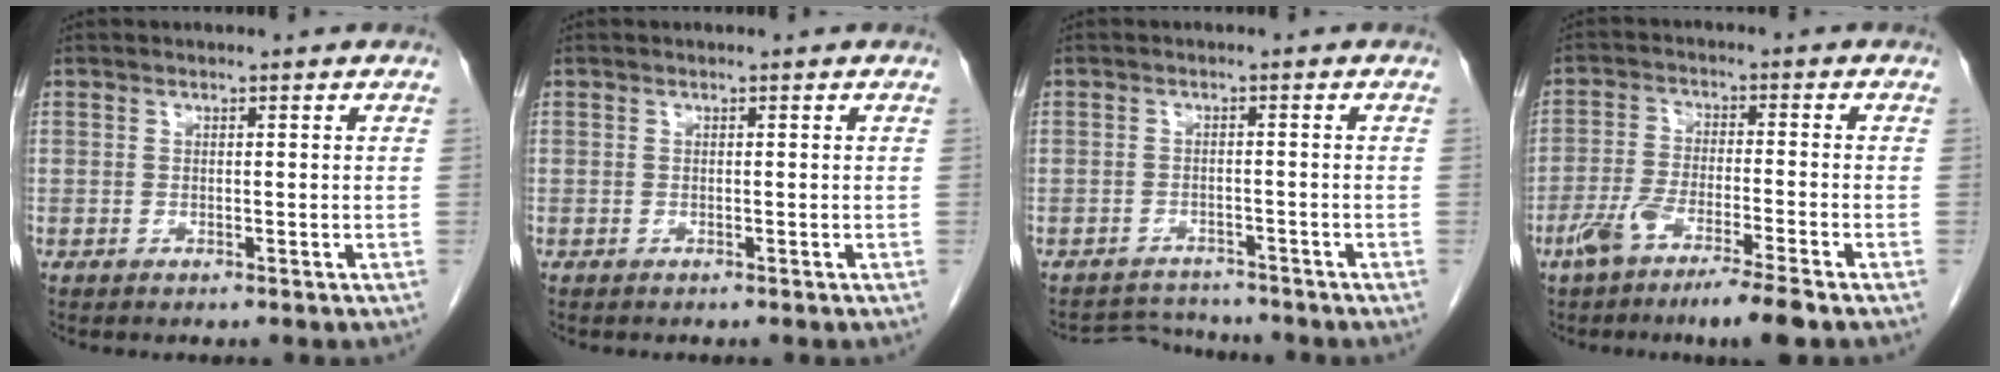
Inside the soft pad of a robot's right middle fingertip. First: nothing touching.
{"total": 0.0}
{"total": 4.2, "force": [-4.1, 0.7, -0.8], "torque": [0.012, 0.002, -0.065]}
{"total": 8.4, "force": [-5.7, 0.1, 6.2], "torque": [-0.119, -0.015, -0.103]}